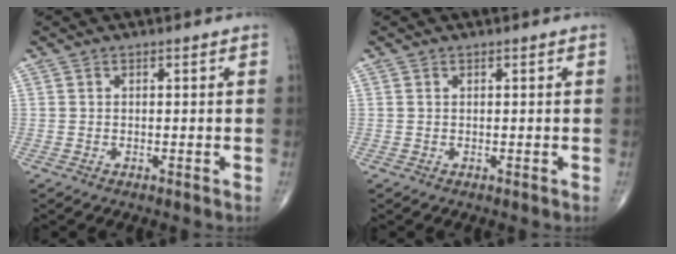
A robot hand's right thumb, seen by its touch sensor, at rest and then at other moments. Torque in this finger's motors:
{"motor_torque": [-0.27, 0.43, 0.08, 0.00, -0.03]}